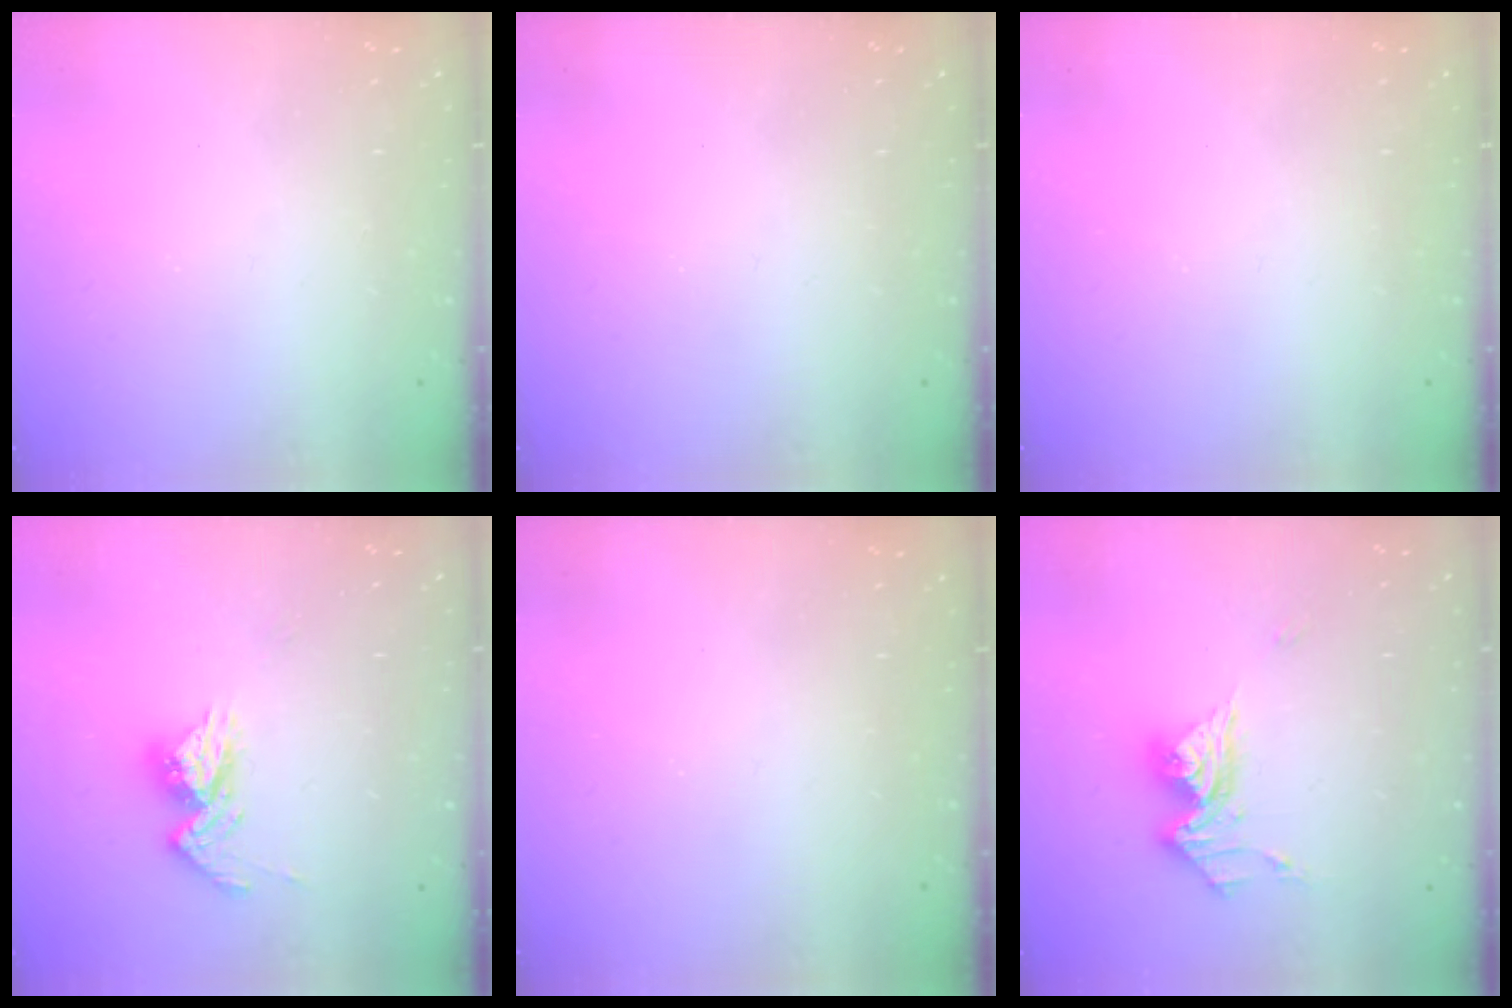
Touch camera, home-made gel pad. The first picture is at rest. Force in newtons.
{"total": 0.0}
{"total": 0.0}
{"total": 11.5, "press": 11.4, "slide": 0.8}
{"total": 0.0}
{"total": 12.3, "press": 12.3, "slide": 1.4}